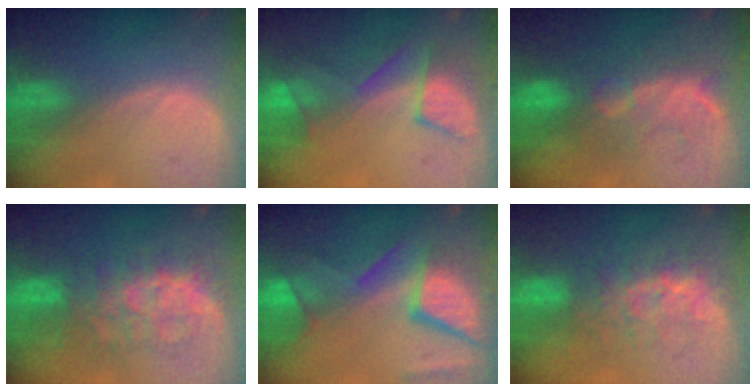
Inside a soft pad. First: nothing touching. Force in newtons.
{"total": 8.1, "press": 7.6, "slide": 2.7}
{"total": 8.8, "press": 8.4, "slide": 2.7}
{"total": 8.9, "press": 8.9, "slide": 0.3}
{"total": 12.1, "press": 9.9, "slide": 6.9}
{"total": 7.7, "press": 7.3, "slide": 2.3}